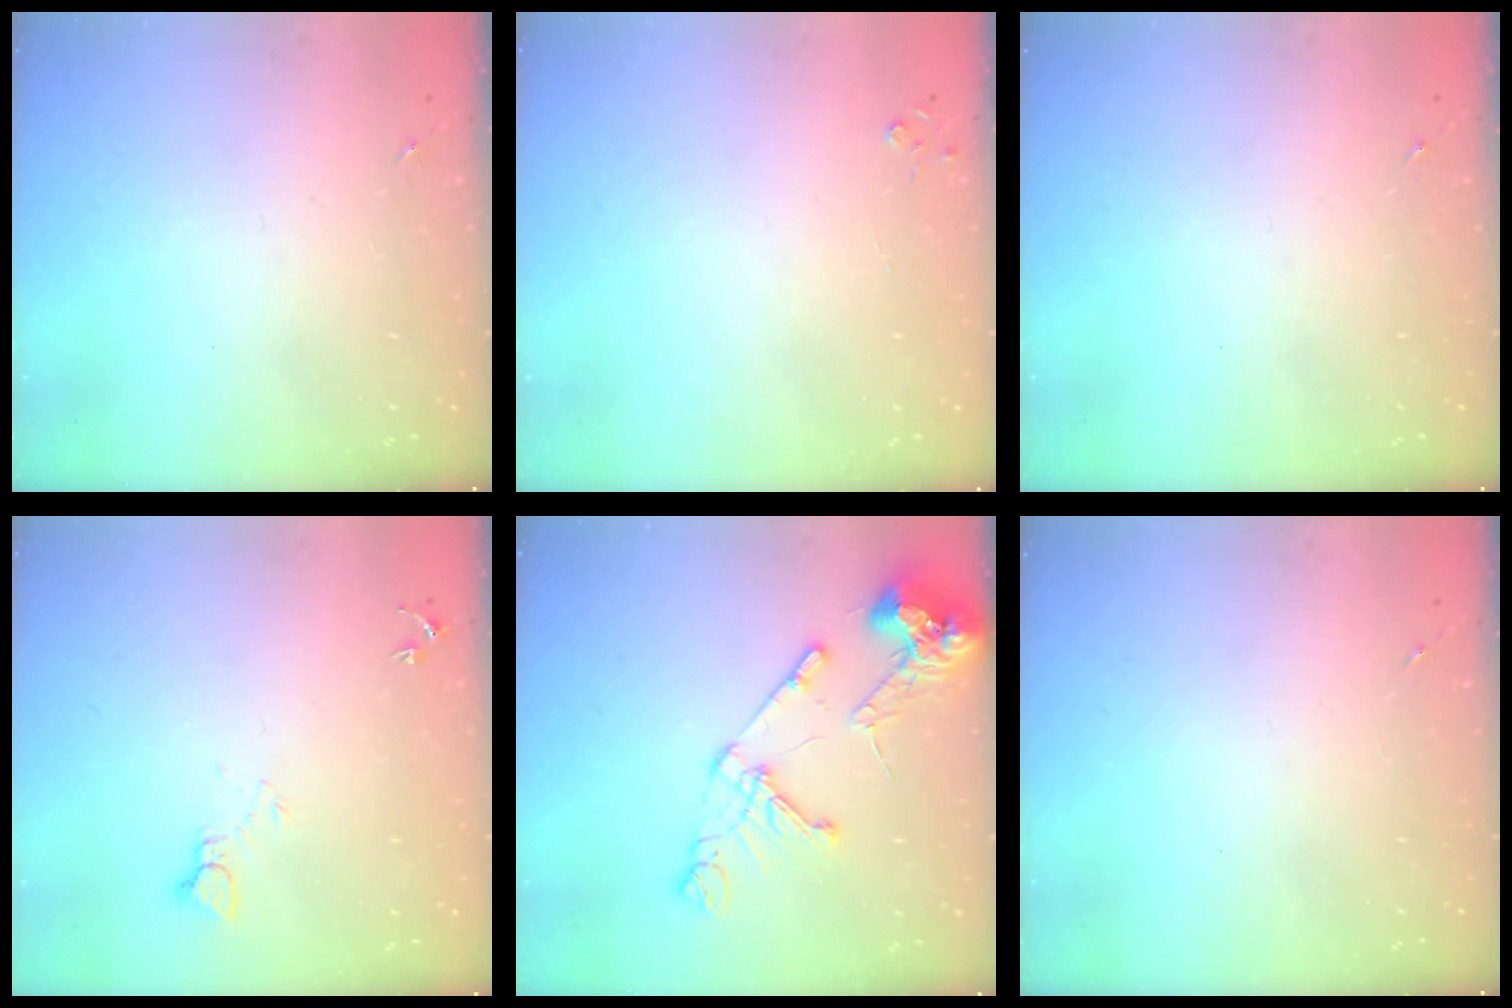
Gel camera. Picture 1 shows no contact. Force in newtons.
{"total": 2.7, "press": 2.7, "slide": 0.3}
{"total": 0.0}
{"total": 4.2, "press": 4.1, "slide": 0.4}
{"total": 14.1, "press": 14.0, "slide": 1.9}
{"total": 0.0}